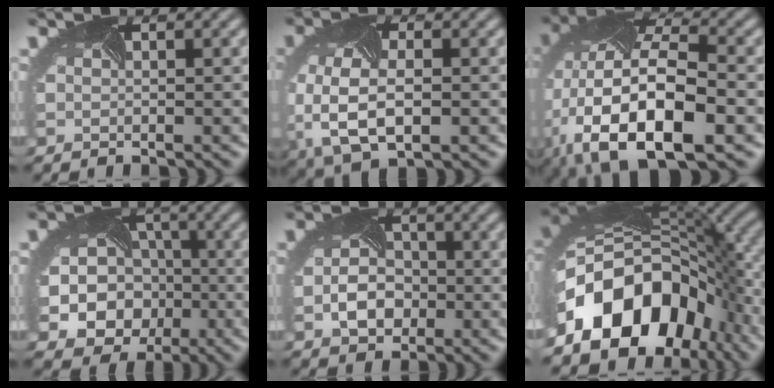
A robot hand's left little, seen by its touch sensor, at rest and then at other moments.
{"total": 6.7, "force": [-2.6, 3.5, 5.0], "torque": [-0.130, -0.026, -0.037]}
{"total": 15.4, "force": [-5.7, 8.0, 11.9], "torque": [-0.242, -0.027, -0.076]}
{"total": 12.8, "force": [-3.7, 11.2, 4.9], "torque": [-0.108, -0.029, -0.067]}
{"total": 3.5, "force": [-1.5, 2.5, 1.8], "torque": [-0.040, -0.004, -0.021]}
{"total": 14.4, "force": [-5.9, 9.8, 8.8], "torque": [-0.167, -0.016, -0.099]}